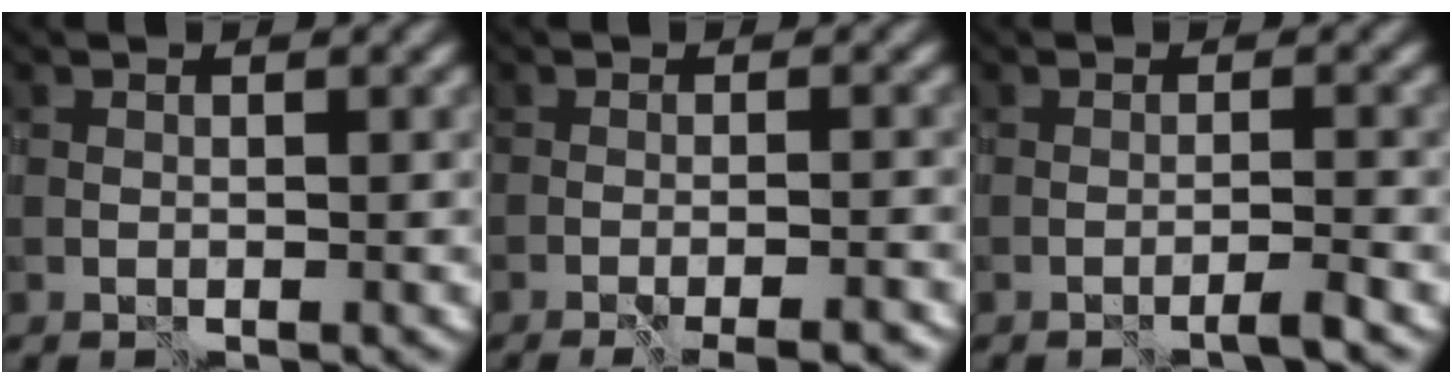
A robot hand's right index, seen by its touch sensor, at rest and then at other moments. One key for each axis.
{"total": 4.8, "fx": -3.9, "fy": 0.5, "fz": 2.8, "tx": -0.023, "ty": 0.000, "tz": -0.043}
{"total": 1.5, "fx": -1.1, "fy": -0.8, "fz": 0.6, "tx": -0.003, "ty": 0.001, "tz": -0.025}